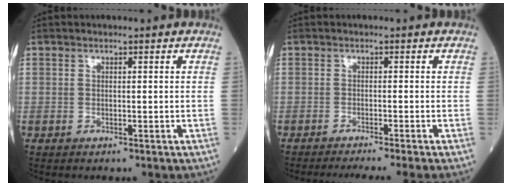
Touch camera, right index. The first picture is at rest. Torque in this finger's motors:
{"motor_torque": [-0.08, -1.10, 0.60, 0.13]}